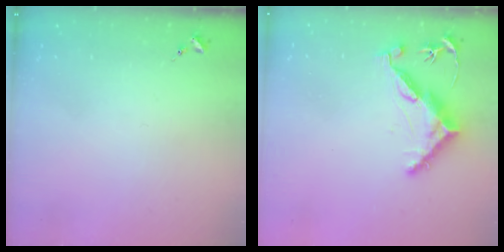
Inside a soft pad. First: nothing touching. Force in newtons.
{"total": 11.7, "press": 11.7, "slide": 1.0}